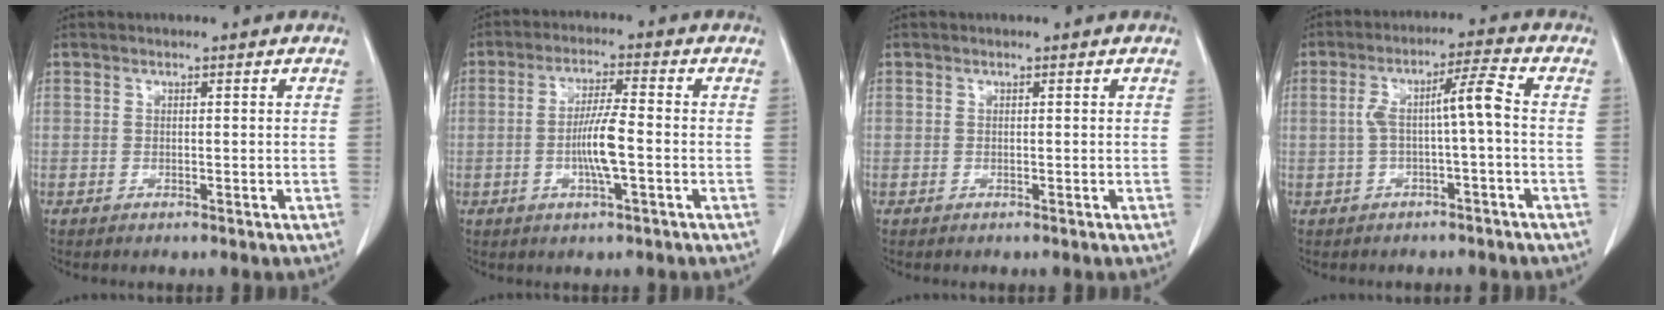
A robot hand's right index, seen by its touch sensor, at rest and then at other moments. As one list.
[{"total": 6.5, "force": [-1.4, 0.3, 6.3], "torque": [-0.124, -0.002, -0.028]}, {"total": 0.0}, {"total": 6.0, "force": [-0.5, 0.1, 6.0], "torque": [-0.111, 0.028, -0.004]}]